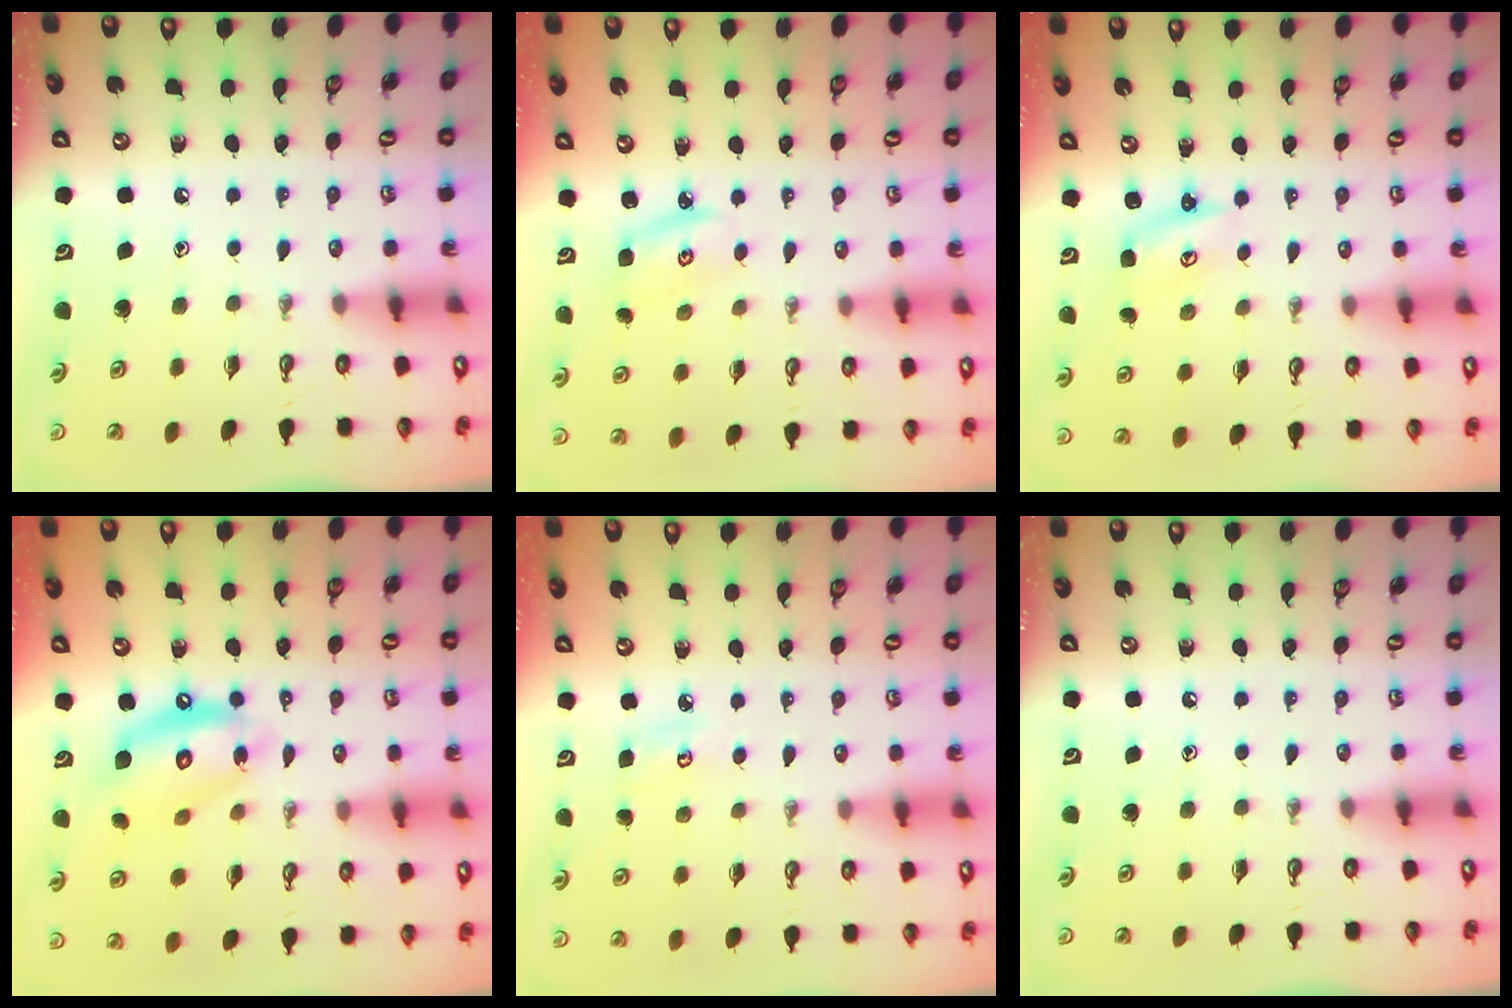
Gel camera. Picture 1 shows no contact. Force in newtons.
{"total": 3.1, "press": 3.1, "slide": 0.2}
{"total": 2.6, "press": 2.6, "slide": 0.2}
{"total": 14.3, "press": 14.2, "slide": 1.2}
{"total": 5.1, "press": 5.1, "slide": 0.3}
{"total": 0.0}